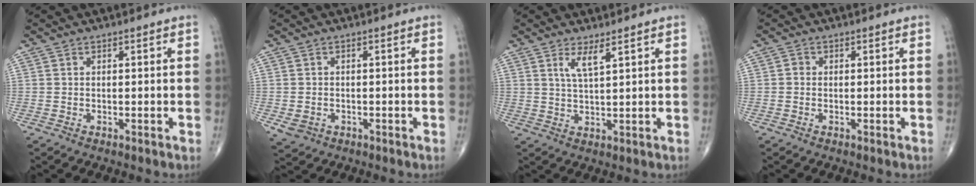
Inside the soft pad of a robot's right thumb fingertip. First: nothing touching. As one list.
[{"total": 2.8, "force": [-0.8, 2.3, 1.3], "torque": [-0.018, 0.001, -0.005]}, {"total": 3.6, "force": [2.0, 0.5, 2.9], "torque": [-0.058, -0.019, 0.043]}, {"total": 0.8, "force": [-0.1, 0.7, 0.3], "torque": [0.000, 0.002, -0.005]}]